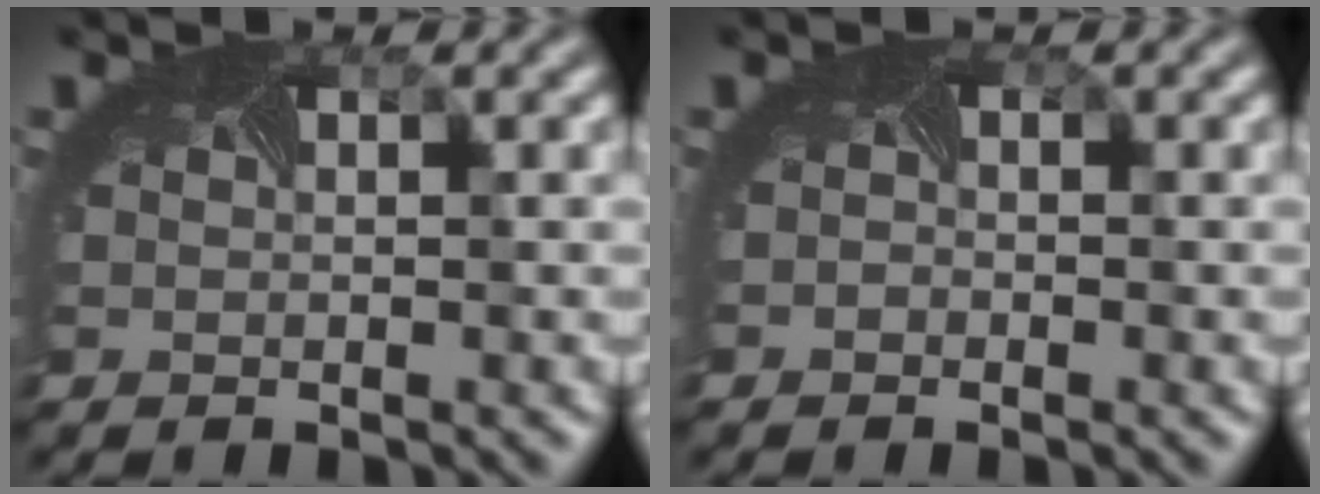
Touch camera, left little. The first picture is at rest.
{"total": 0.6, "force": [-0.3, 0.5, 0.0], "torque": [-0.001, -0.008, -0.011]}